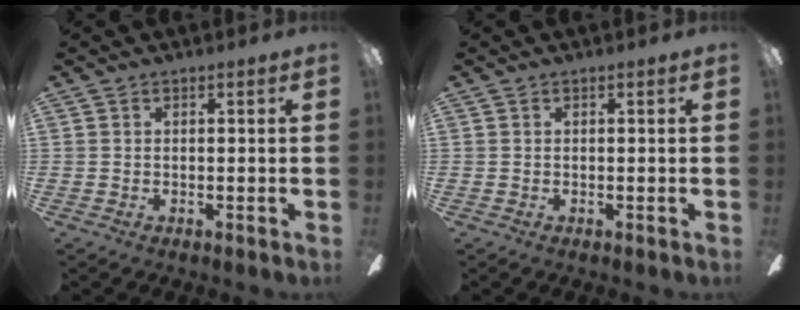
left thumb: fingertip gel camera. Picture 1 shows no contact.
{"total": 0.0}